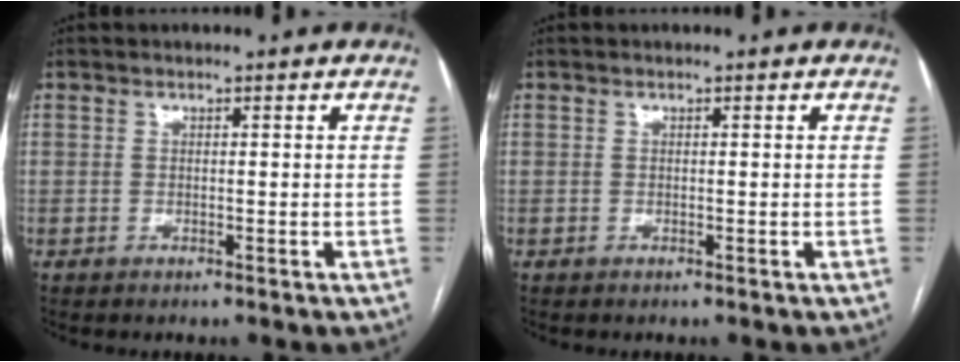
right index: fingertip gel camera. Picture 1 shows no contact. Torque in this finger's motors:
{"motor_torque": [0.00, 0.00, 0.00, 0.00]}